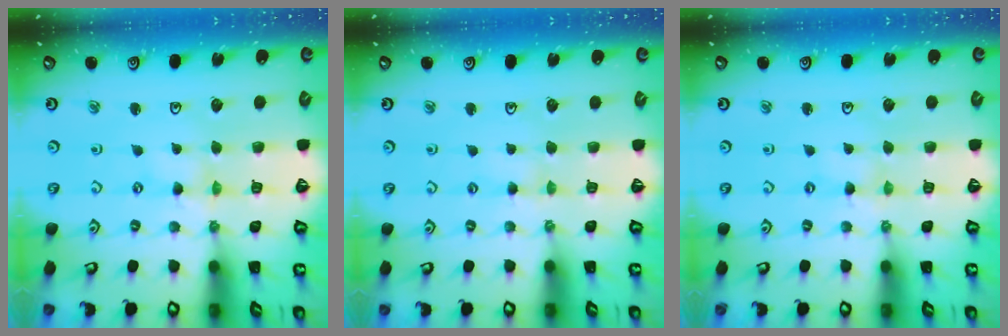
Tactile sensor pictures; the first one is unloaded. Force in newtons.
{"total": 2.1, "press": 2.0, "slide": 0.3}
{"total": 0.0}